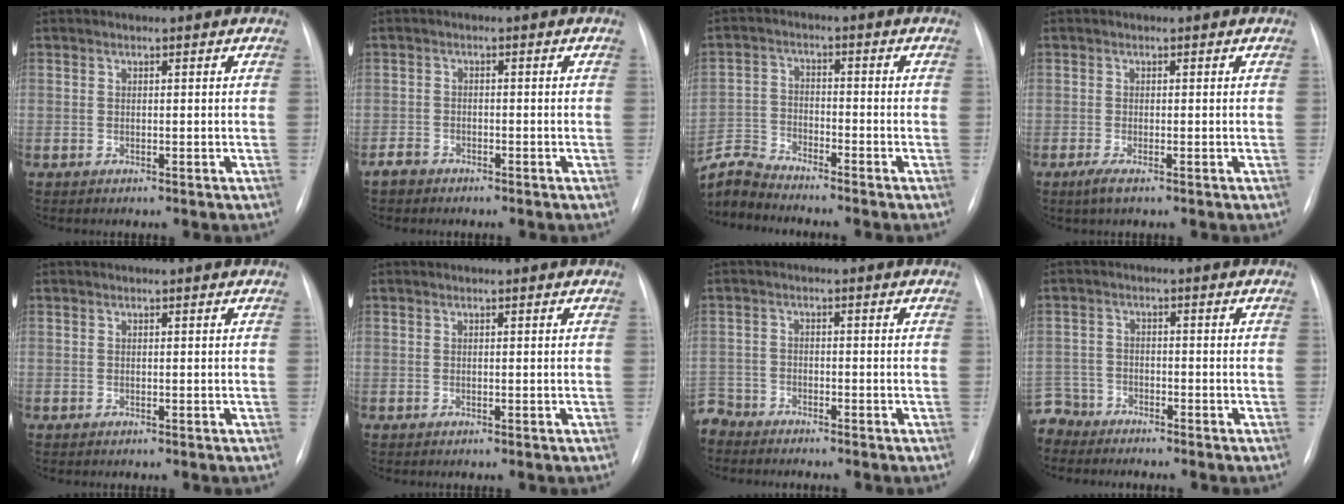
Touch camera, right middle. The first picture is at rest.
{"total": 2.1, "force": [-1.7, 1.1, 0.3], "torque": [-0.015, 0.001, -0.031]}
{"total": 7.6, "force": [-7.6, -0.4, 0.2], "torque": [-0.016, 0.003, -0.150]}
{"total": 1.8, "force": [-1.0, 0.2, 1.4], "torque": [-0.034, -0.006, -0.023]}
{"total": 0.0}
{"total": 0.0}
{"total": 5.2, "force": [-5.0, 1.5, -0.1], "torque": [0.008, -0.012, -0.099]}
{"total": 6.0, "force": [-5.5, 2.2, -0.5], "torque": [0.015, -0.006, -0.110]}